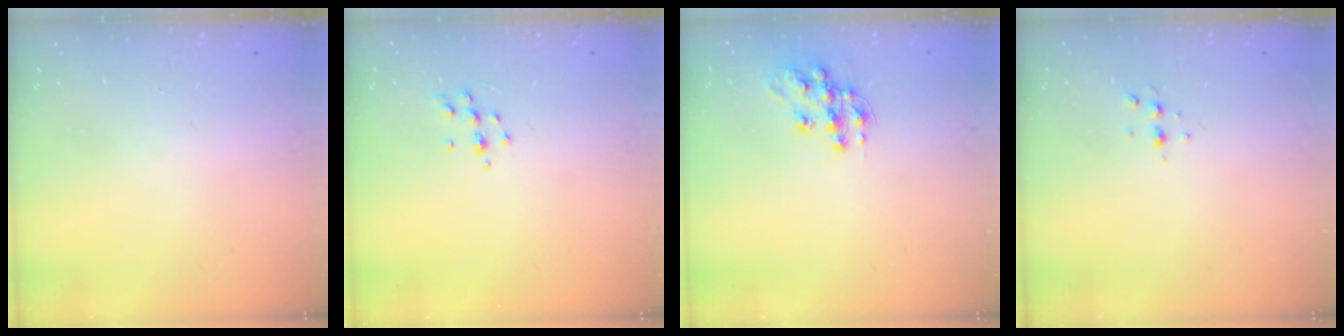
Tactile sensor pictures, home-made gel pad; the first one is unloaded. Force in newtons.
{"total": 4.7, "press": 4.6, "slide": 0.8}
{"total": 11.8, "press": 11.8, "slide": 0.7}
{"total": 3.6, "press": 3.5, "slide": 0.7}